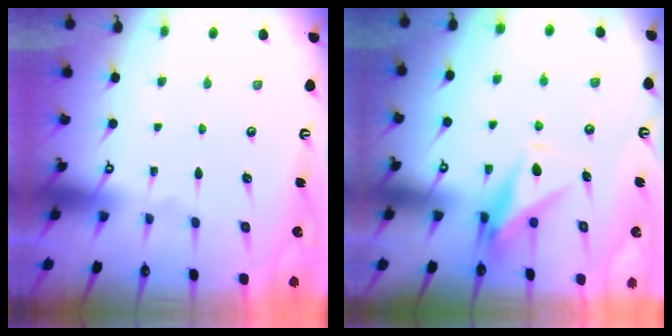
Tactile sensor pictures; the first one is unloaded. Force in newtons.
{"total": 8.1, "press": 8.1, "slide": 0.4}